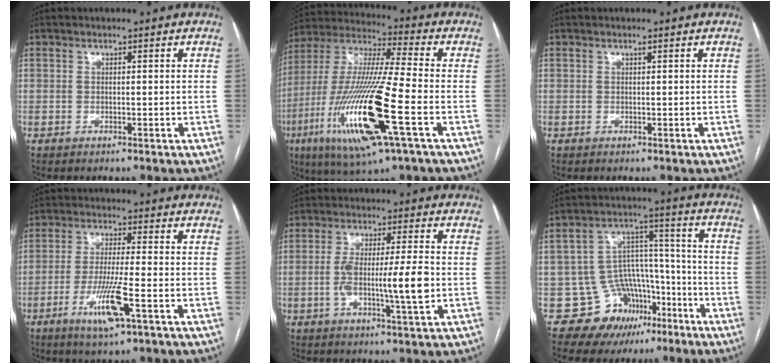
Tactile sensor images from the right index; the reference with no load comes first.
{"total": 21.9, "force": [-7.3, 1.7, 20.6], "torque": [-0.454, -0.035, -0.139]}
{"total": 0.0}
{"total": 8.5, "force": [-3.6, 0.3, 7.7], "torque": [-0.151, -0.015, -0.066]}
{"total": 9.6, "force": [-1.5, 0.5, 9.5], "torque": [-0.169, 0.002, -0.028]}
{"total": 11.8, "force": [-6.9, 9.1, 2.9], "torque": [-0.031, 0.076, -0.098]}